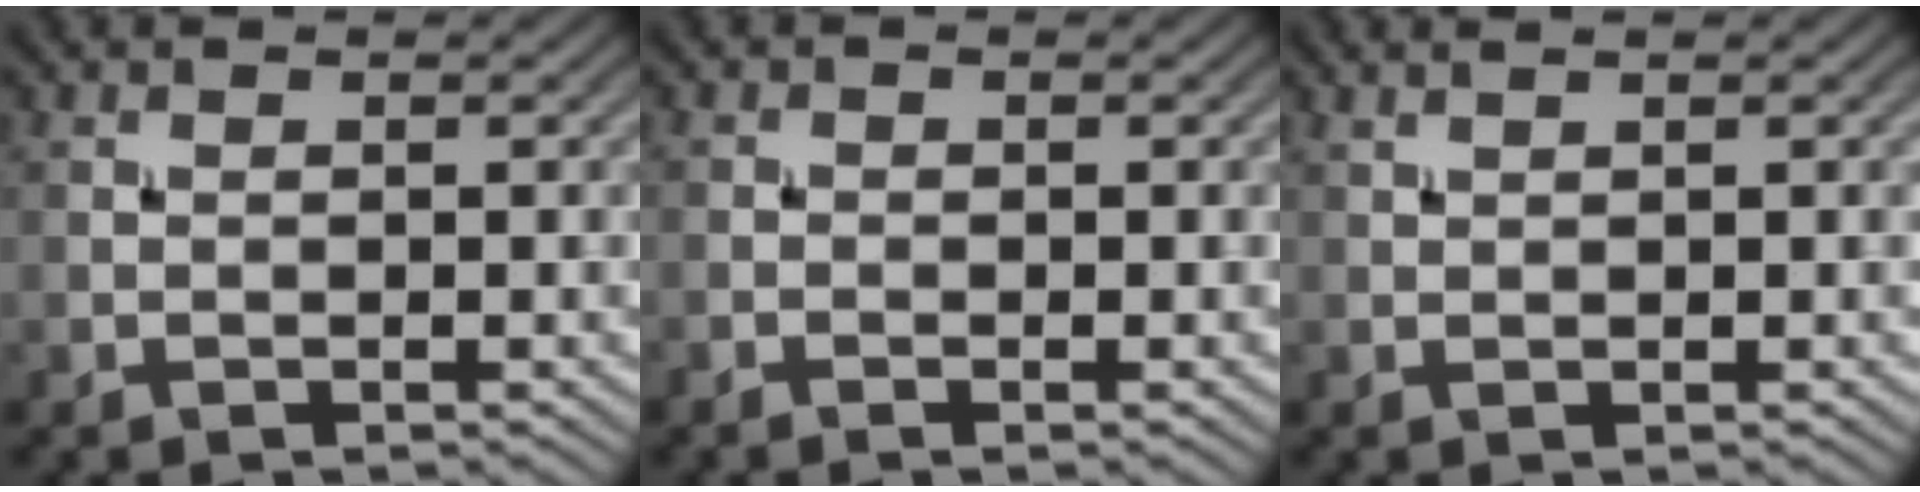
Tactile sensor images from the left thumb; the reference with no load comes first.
{"total": 0.9, "force": [-0.6, 0.4, 0.5], "torque": [-0.009, -0.001, -0.012]}
{"total": 1.0, "force": [0.8, 0.0, 0.5], "torque": [-0.015, 0.003, 0.014]}